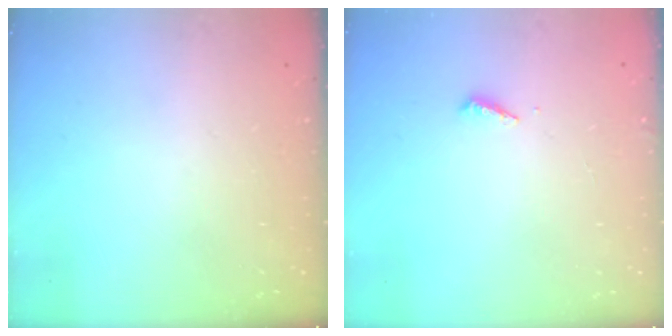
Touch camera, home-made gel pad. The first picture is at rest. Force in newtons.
{"total": 2.0, "press": 2.0, "slide": 0.2}